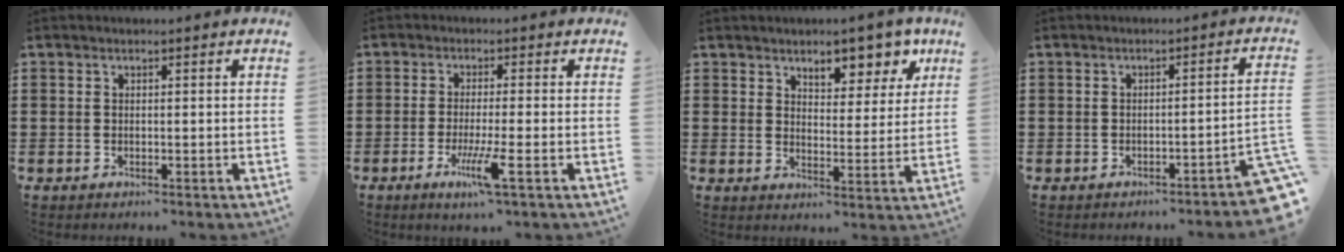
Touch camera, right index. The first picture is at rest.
{"total": 5.5, "force": [-2.3, 0.0, 4.9], "torque": [-0.100, -0.021, -0.043]}
{"total": 6.5, "force": [5.1, 3.0, 2.8], "torque": [-0.044, -0.020, 0.083]}
{"total": 2.6, "force": [-2.0, 0.0, 1.7], "torque": [-0.030, -0.006, -0.040]}